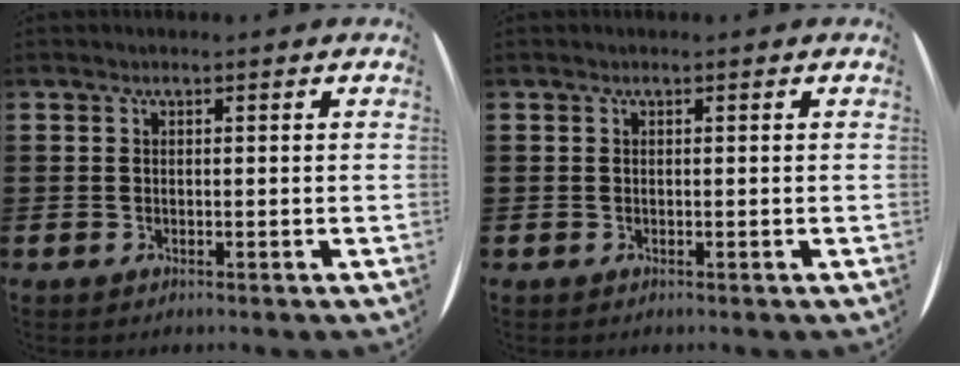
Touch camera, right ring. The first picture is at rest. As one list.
[{"total": 0.0}]